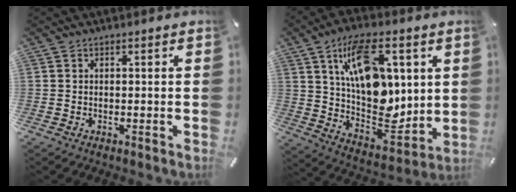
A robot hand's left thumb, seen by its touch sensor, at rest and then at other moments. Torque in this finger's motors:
{"motor_torque": [2.54, 2.46, 1.00, 0.13, 0.31]}